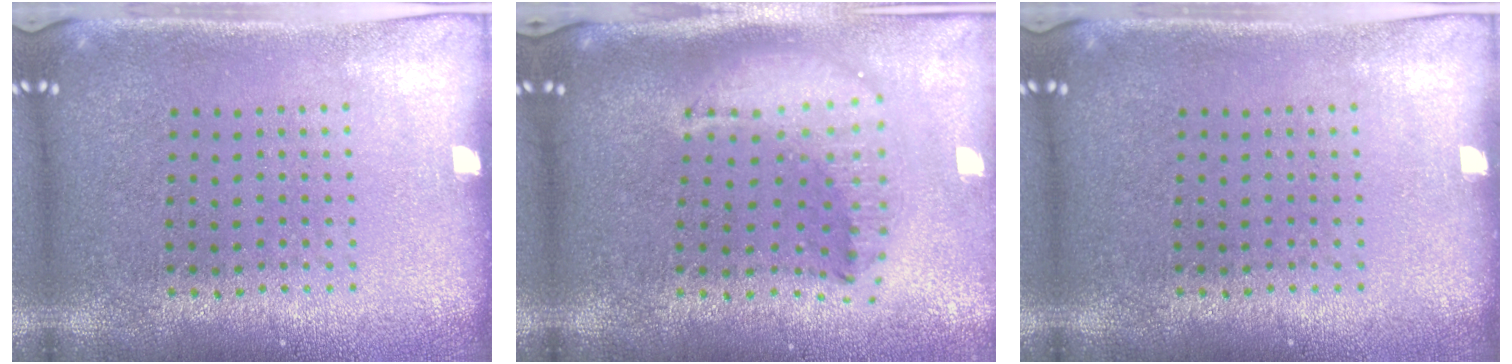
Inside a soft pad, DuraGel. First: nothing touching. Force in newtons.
{"total": 2.3, "press": 1.7, "slide": 1.5}
{"total": 0.0}